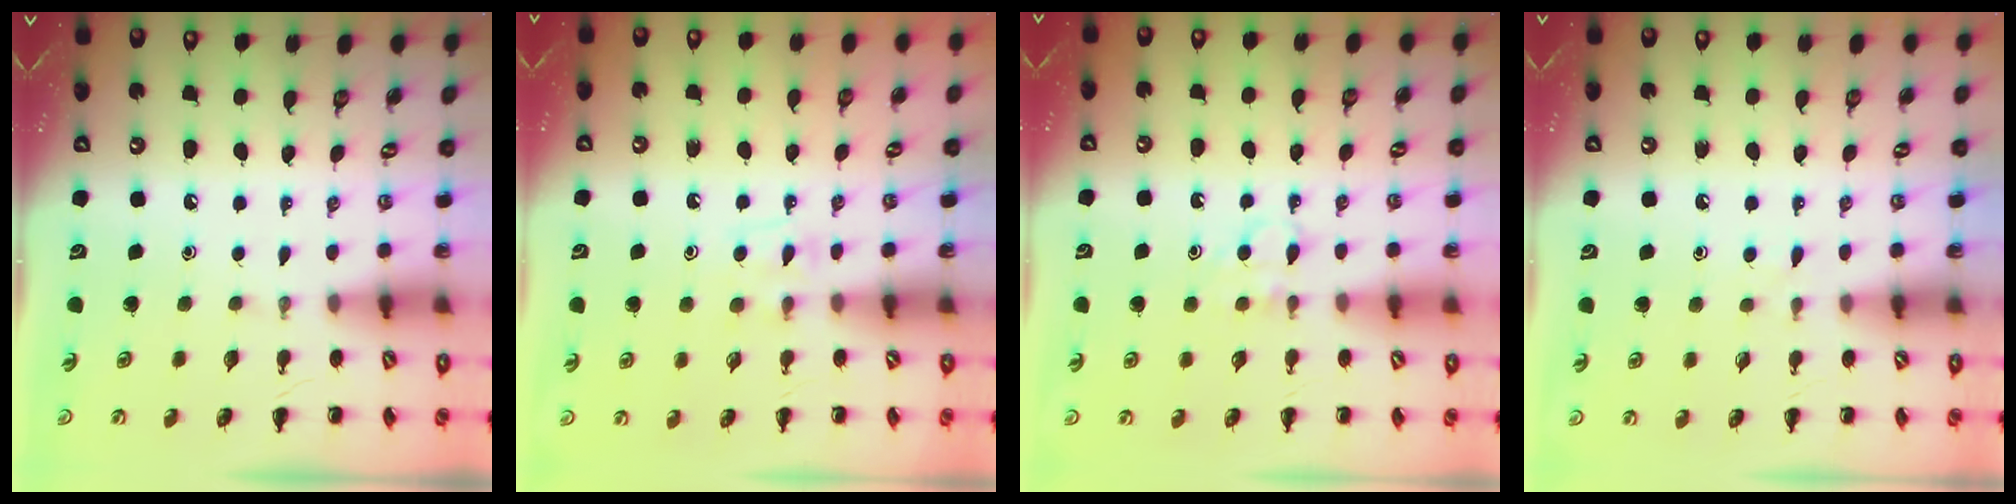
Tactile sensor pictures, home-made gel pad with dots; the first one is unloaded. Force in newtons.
{"total": 4.8, "press": 4.5, "slide": 1.7}
{"total": 3.7, "press": 3.5, "slide": 1.3}
{"total": 3.6, "press": 3.2, "slide": 1.8}